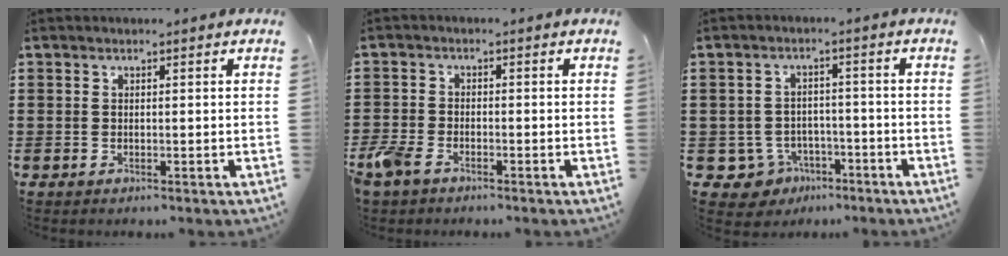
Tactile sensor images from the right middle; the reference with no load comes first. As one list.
[{"total": 3.4, "force": [-2.6, 1.5, 1.5], "torque": [-0.062, -0.007, -0.062]}, {"total": 4.2, "force": [-3.0, 2.9, 1.0], "torque": [-0.043, 0.004, -0.061]}]